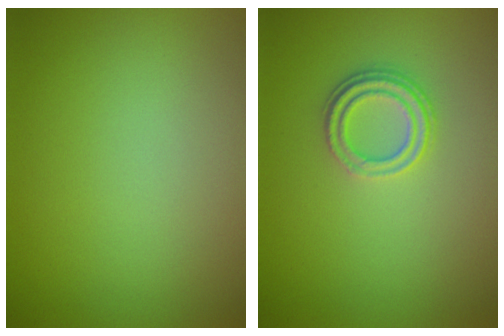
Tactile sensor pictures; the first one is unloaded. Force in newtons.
{"total": 2.4, "press": 2.0, "slide": 1.3}